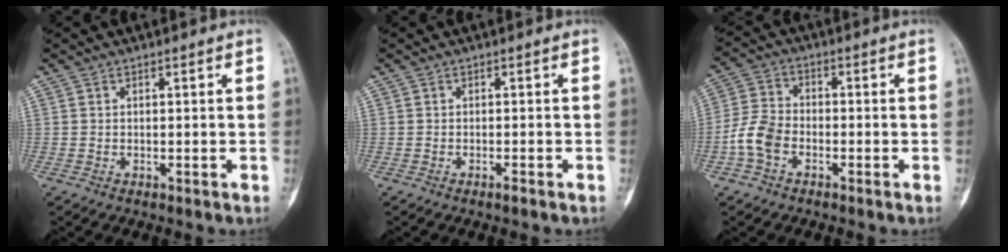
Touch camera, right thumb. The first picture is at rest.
{"total": 0.9, "force": [-0.7, 0.1, 0.6], "torque": [-0.015, 0.001, -0.011]}
{"total": 6.8, "force": [-2.7, 4.4, 4.3], "torque": [-0.087, 0.018, -0.063]}